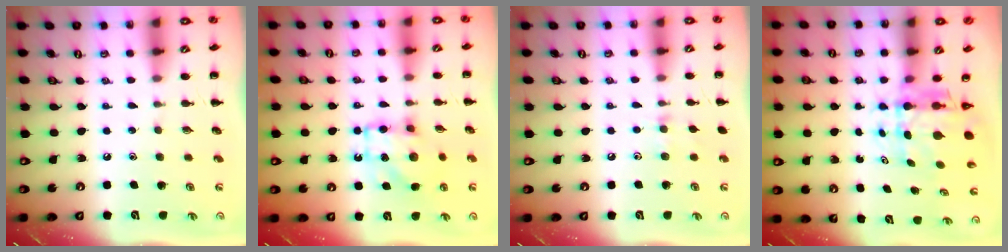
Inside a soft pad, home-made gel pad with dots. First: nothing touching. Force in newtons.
{"total": 10.9, "press": 10.8, "slide": 1.3}
{"total": 5.9, "press": 5.7, "slide": 1.4}
{"total": 6.7, "press": 6.5, "slide": 1.9}